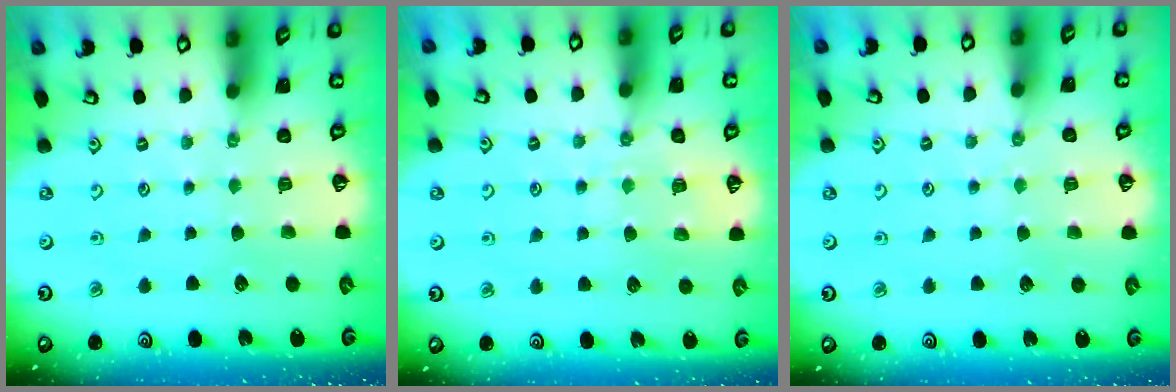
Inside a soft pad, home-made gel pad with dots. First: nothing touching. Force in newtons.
{"total": 6.0, "press": 5.9, "slide": 0.7}
{"total": 3.7, "press": 3.7, "slide": 0.5}